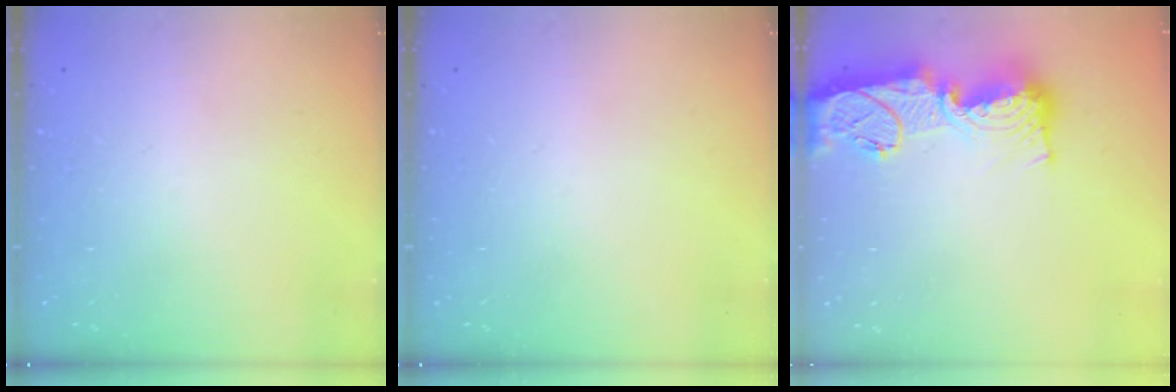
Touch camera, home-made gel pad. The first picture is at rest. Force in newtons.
{"total": 0.0}
{"total": 18.5, "press": 18.4, "slide": 1.7}